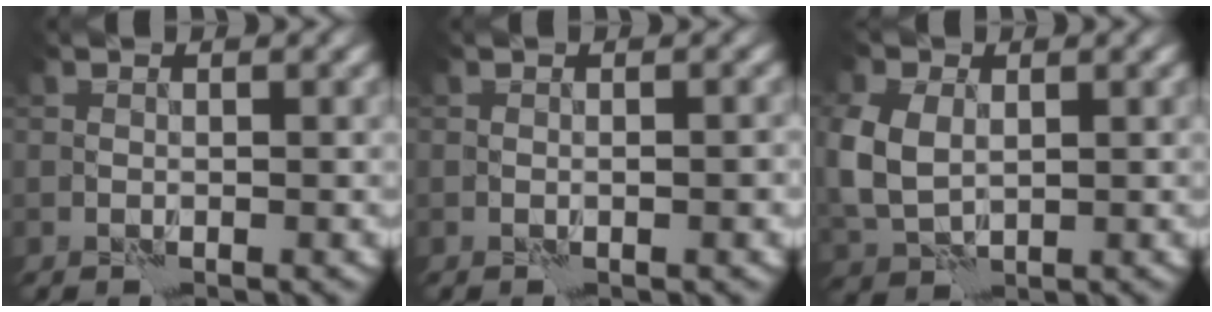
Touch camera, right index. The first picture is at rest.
{"total": 0.9, "force": [-0.4, 0.2, 0.8], "torque": [-0.012, 0.002, -0.006]}
{"total": 5.3, "force": [0.8, 3.8, 3.6], "torque": [-0.108, -0.001, 0.019]}